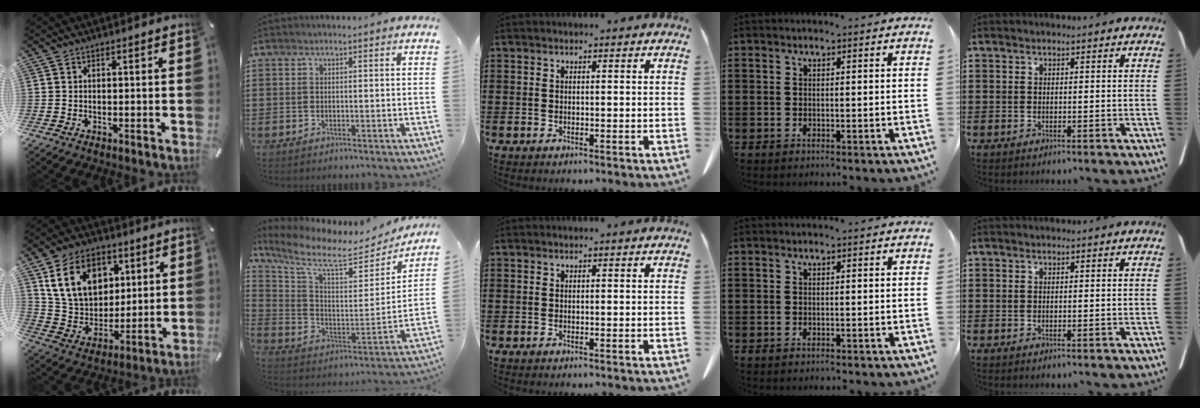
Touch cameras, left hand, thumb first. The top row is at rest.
{"thumb": {"total": 15.8, "force": [6.6, 11.9, 7.9], "torque": [-0.163, -0.011, 0.126]}, "index": {"total": 9.1, "force": [7.5, 2.1, 4.8], "torque": [-0.129, -0.047, 0.124]}}